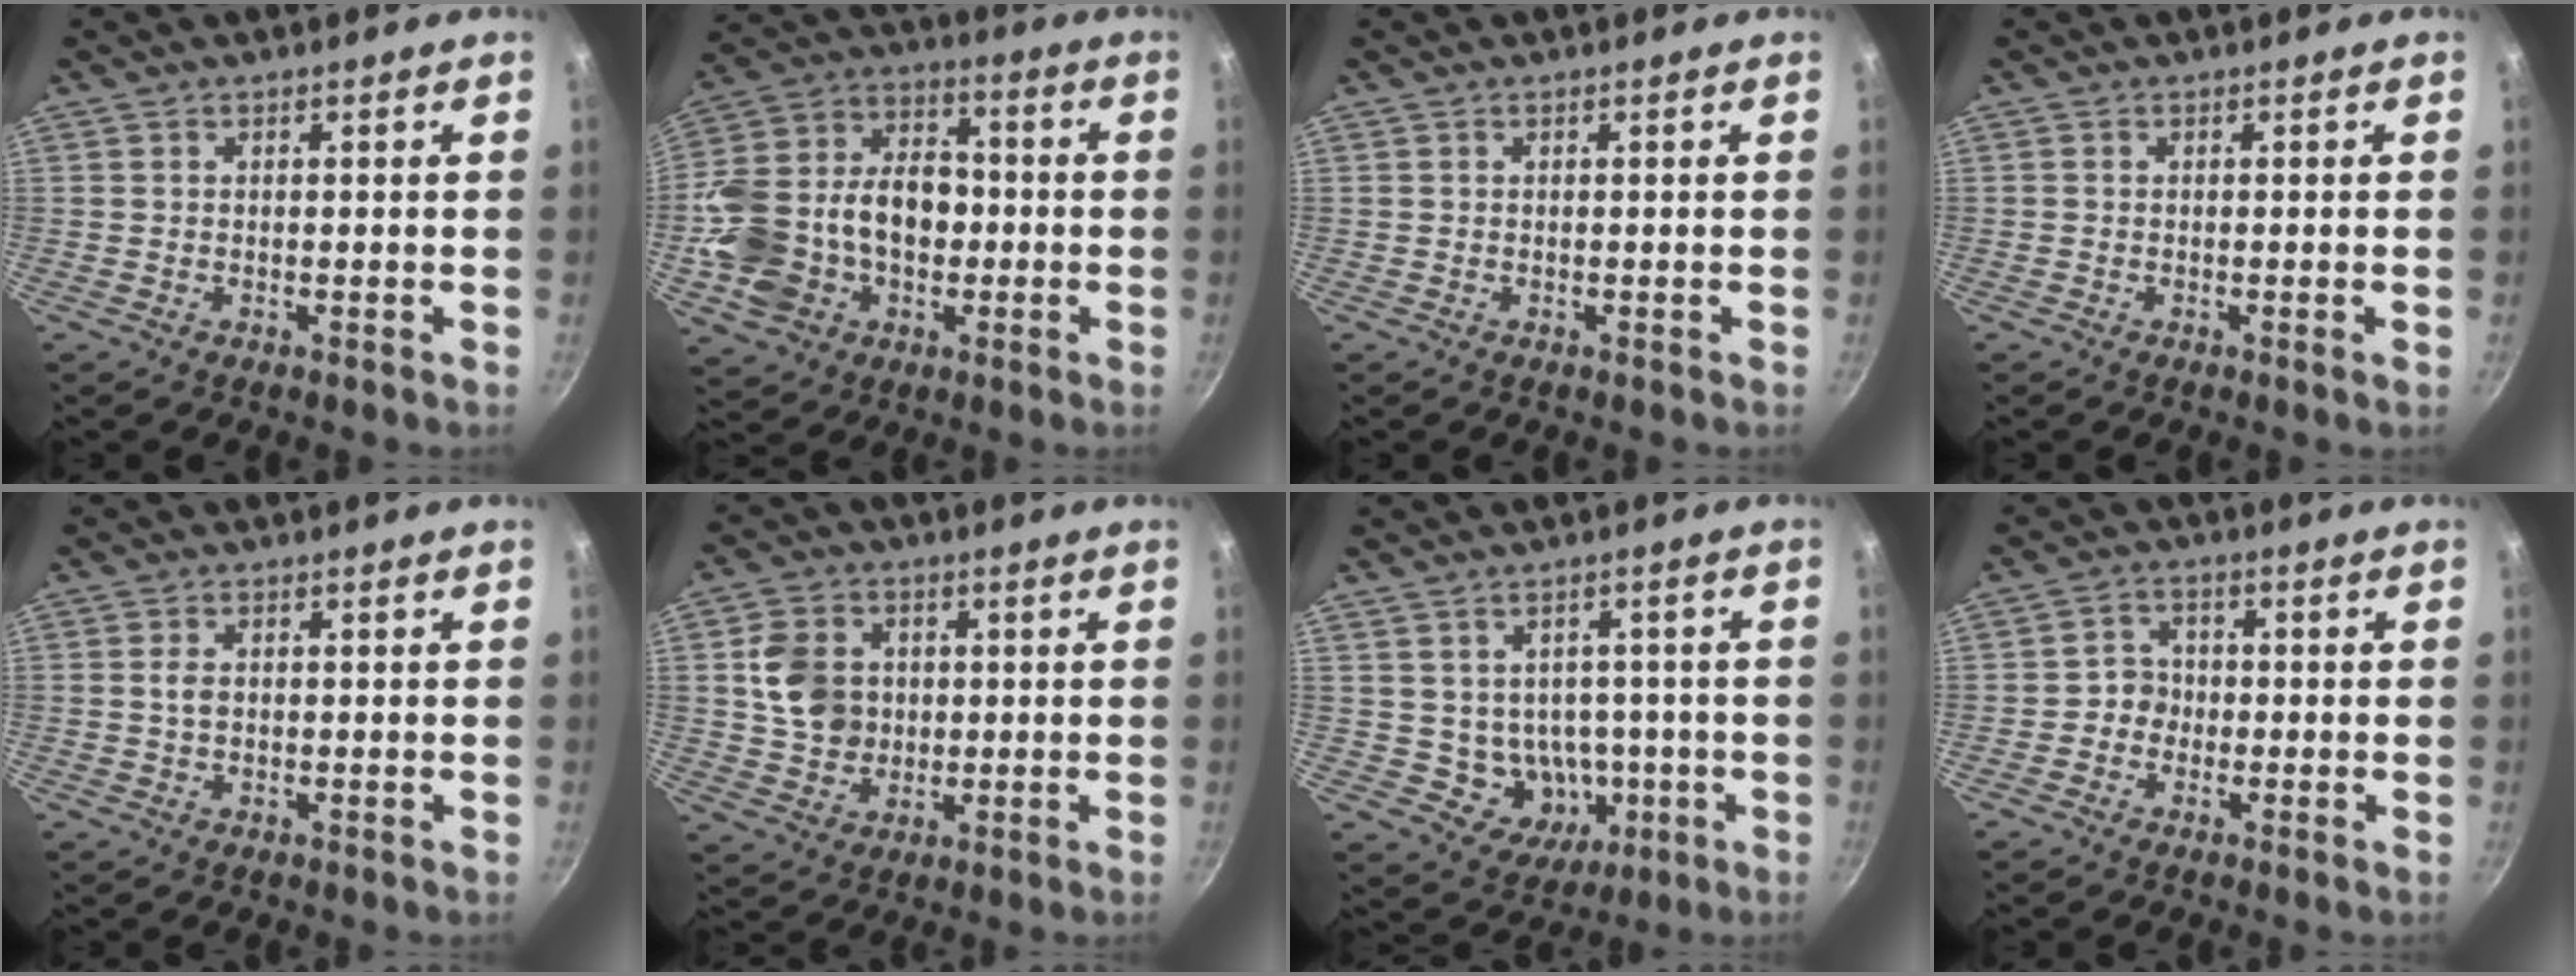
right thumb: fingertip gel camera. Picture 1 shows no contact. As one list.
[{"total": 21.3, "force": [-3.2, 15.7, 14.0], "torque": [-0.244, 0.051, -0.052]}, {"total": 0.0}, {"total": 0.6, "force": [-0.2, 0.0, 0.6], "torque": [-0.011, -0.001, -0.006]}, {"total": 1.9, "force": [0.1, 1.3, 1.4], "torque": [-0.024, 0.003, 0.001]}, {"total": 9.6, "force": [1.4, 8.1, 5.0], "torque": [-0.064, 0.000, 0.024]}, {"total": 8.9, "force": [-0.8, 7.9, 4.1], "torque": [-0.027, 0.010, 0.006]}, {"total": 3.5, "force": [-1.0, 3.2, 1.1], "torque": [0.013, 0.016, -0.024]}]